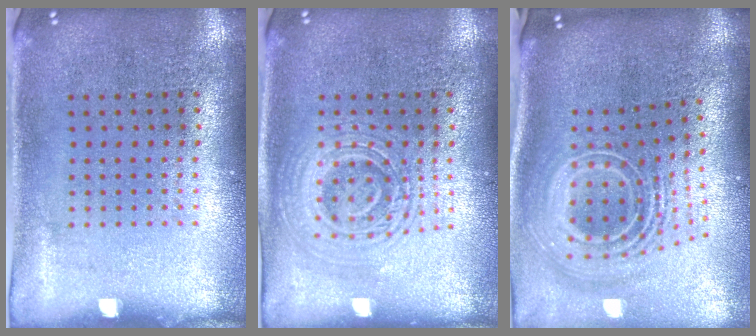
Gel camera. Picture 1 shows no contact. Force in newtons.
{"total": 2.6, "press": 2.5, "slide": 0.5}
{"total": 3.0, "press": 1.9, "slide": 2.3}